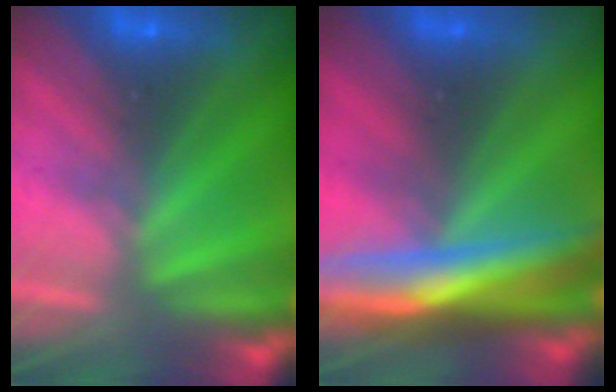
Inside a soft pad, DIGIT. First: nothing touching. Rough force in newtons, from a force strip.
{"total": 9.3}